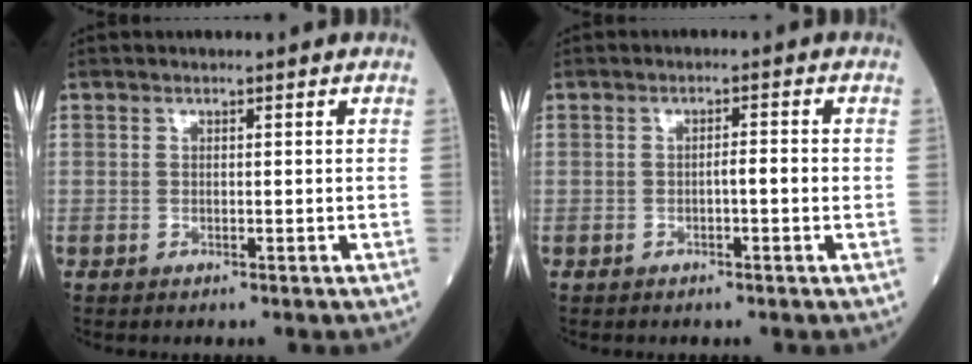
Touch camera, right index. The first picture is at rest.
{"total": 1.9, "force": [-0.4, 0.2, 1.8], "torque": [-0.025, 0.004, -0.007]}